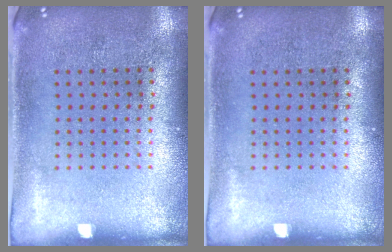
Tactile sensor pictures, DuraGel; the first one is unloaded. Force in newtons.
{"total": 0.0}